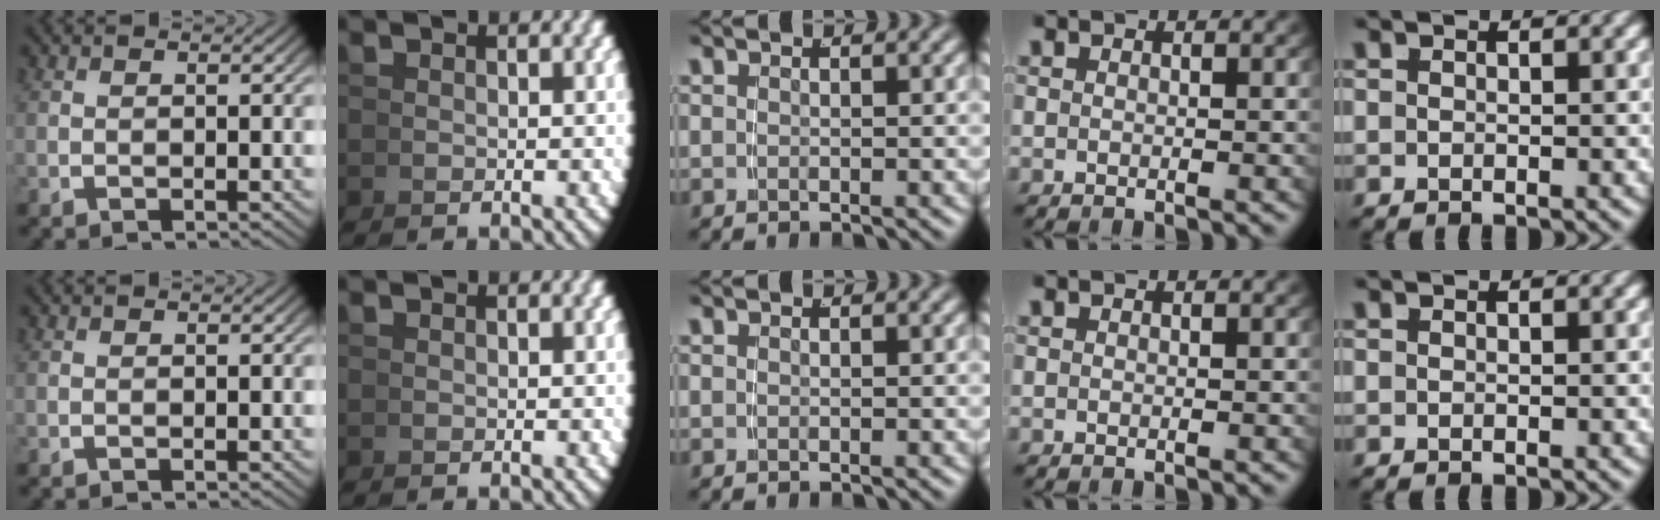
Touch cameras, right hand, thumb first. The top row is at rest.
{}